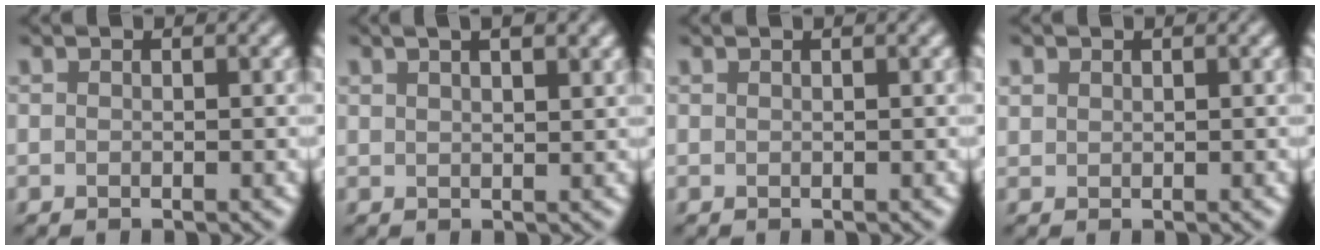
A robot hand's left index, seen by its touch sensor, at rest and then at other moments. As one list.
[{"total": 5.0, "force": [3.0, 2.1, 3.4], "torque": [-0.028, 0.029, 0.019]}, {"total": 0.6, "force": [0.3, 0.2, 0.5], "torque": [-0.002, 0.008, 0.004]}, {"total": 0.8, "force": [0.5, 0.6, 0.1], "torque": [-0.001, -0.001, 0.011]}]